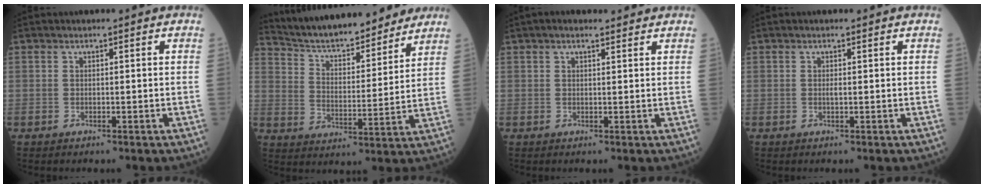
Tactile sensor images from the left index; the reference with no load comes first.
{"total": 18.0, "force": [16.3, 3.4, 6.7], "torque": [-0.106, 0.005, 0.252]}
{"total": 3.1, "force": [2.4, 0.9, 1.7], "torque": [-0.029, 0.026, 0.037]}
{"total": 0.5, "force": [0.1, 0.1, 0.5], "torque": [-0.014, -0.001, 0.001]}